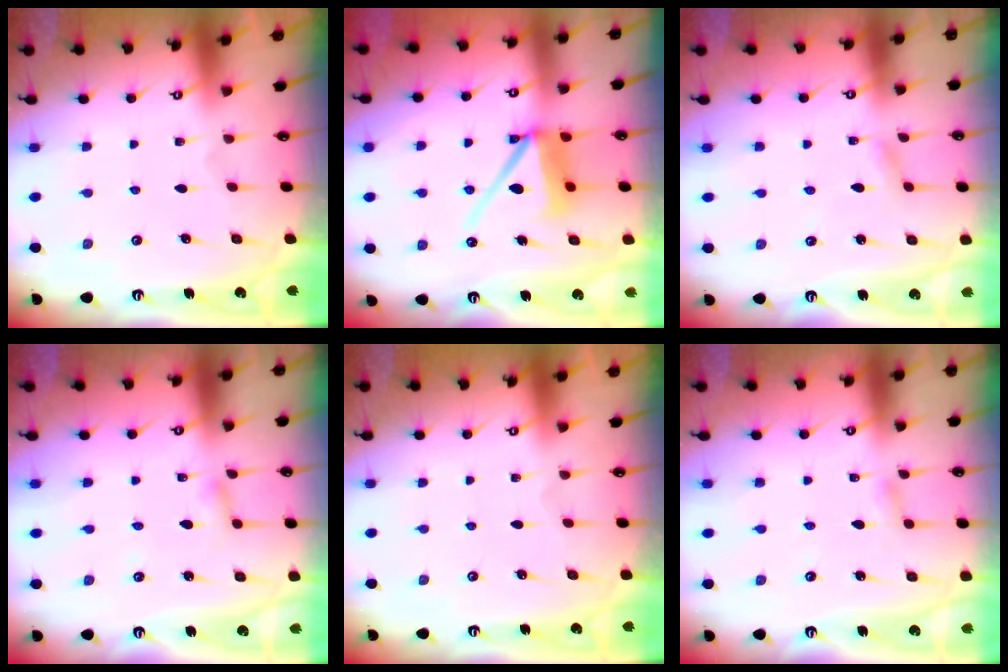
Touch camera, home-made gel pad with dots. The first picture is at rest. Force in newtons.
{"total": 10.6, "press": 10.5, "slide": 1.4}
{"total": 2.1, "press": 2.1, "slide": 0.1}
{"total": 2.7, "press": 2.7, "slide": 0.3}
{"total": 0.0}
{"total": 2.8, "press": 2.8, "slide": 0.3}